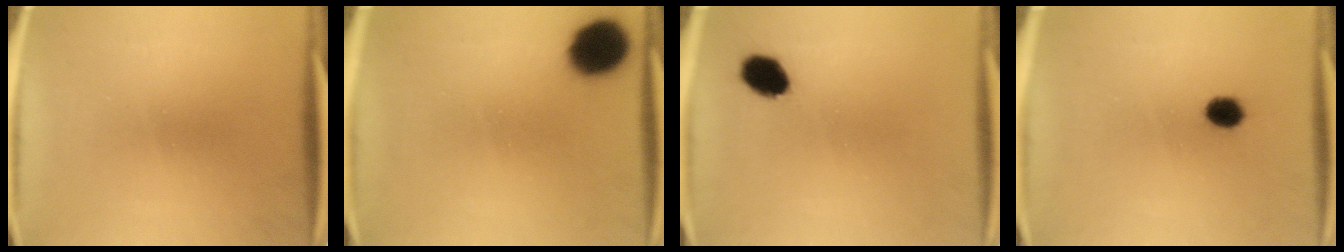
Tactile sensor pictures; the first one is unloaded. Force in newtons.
{"total": 12.7}
{"total": 6.1}
{"total": 3.4}